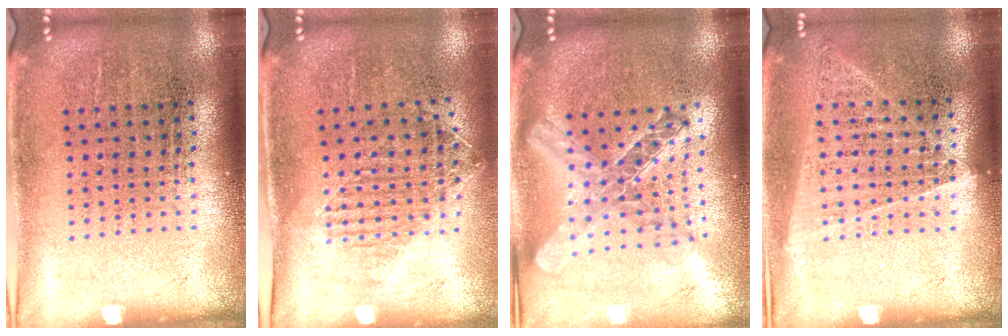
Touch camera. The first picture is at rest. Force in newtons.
{"total": 1.2, "press": 1.1, "slide": 0.6}
{"total": 2.1, "press": 1.8, "slide": 1.1}
{"total": 1.2, "press": 1.1, "slide": 0.1}